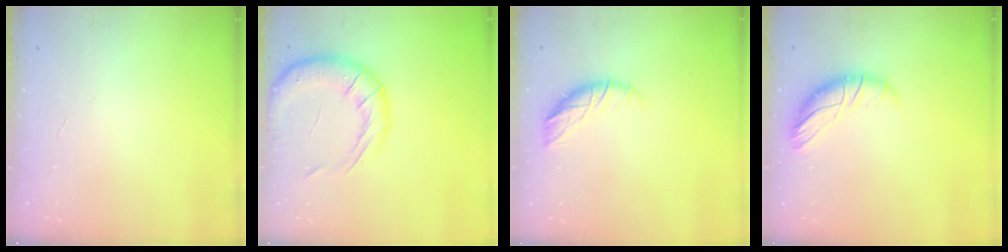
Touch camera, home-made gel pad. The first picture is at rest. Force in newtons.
{"total": 16.4, "press": 16.3, "slide": 1.9}
{"total": 9.0, "press": 8.9, "slide": 0.8}
{"total": 10.2, "press": 10.2, "slide": 1.0}